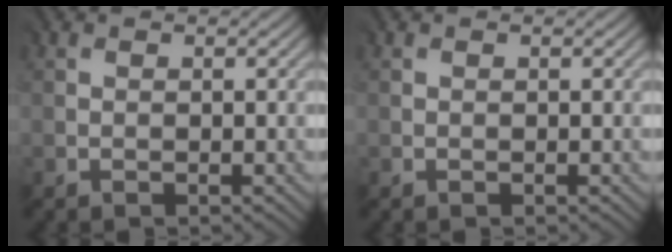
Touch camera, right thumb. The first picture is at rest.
{"total": 0.0}